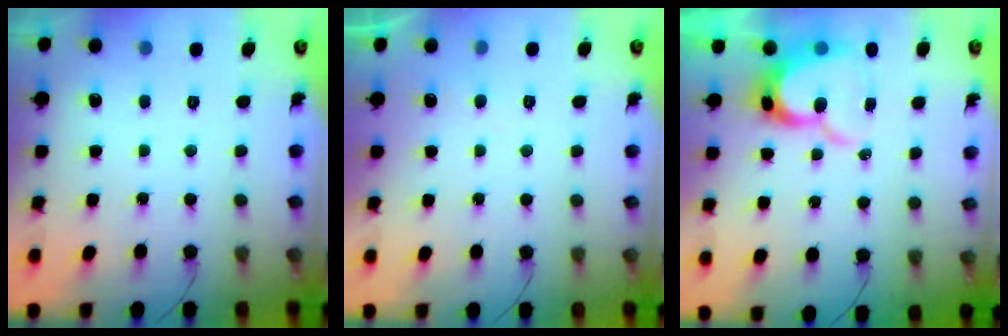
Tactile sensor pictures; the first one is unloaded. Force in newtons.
{"total": 3.0, "press": 2.9, "slide": 0.4}
{"total": 11.9, "press": 11.8, "slide": 1.1}